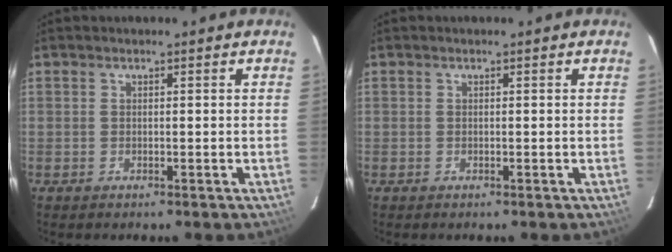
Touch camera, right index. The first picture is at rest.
{"total": 0.0}